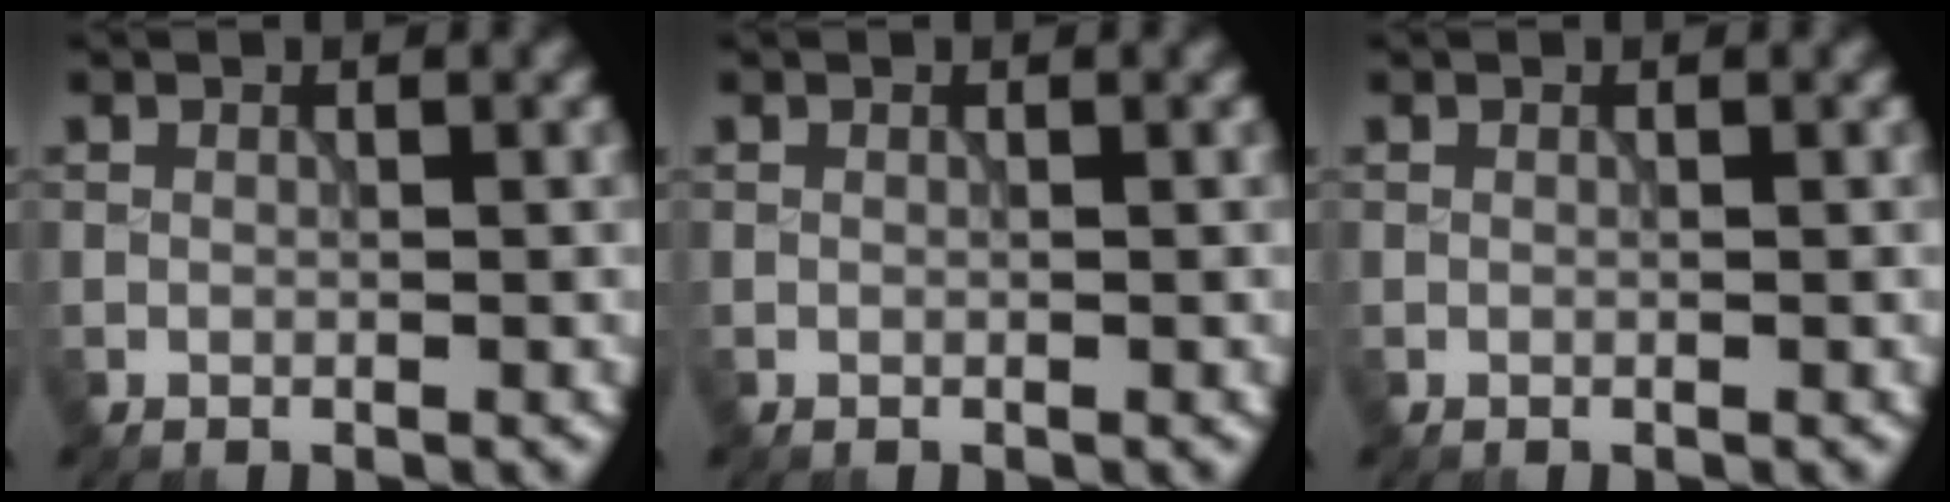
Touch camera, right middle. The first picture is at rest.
{"total": 0.0}
{"total": 0.0}